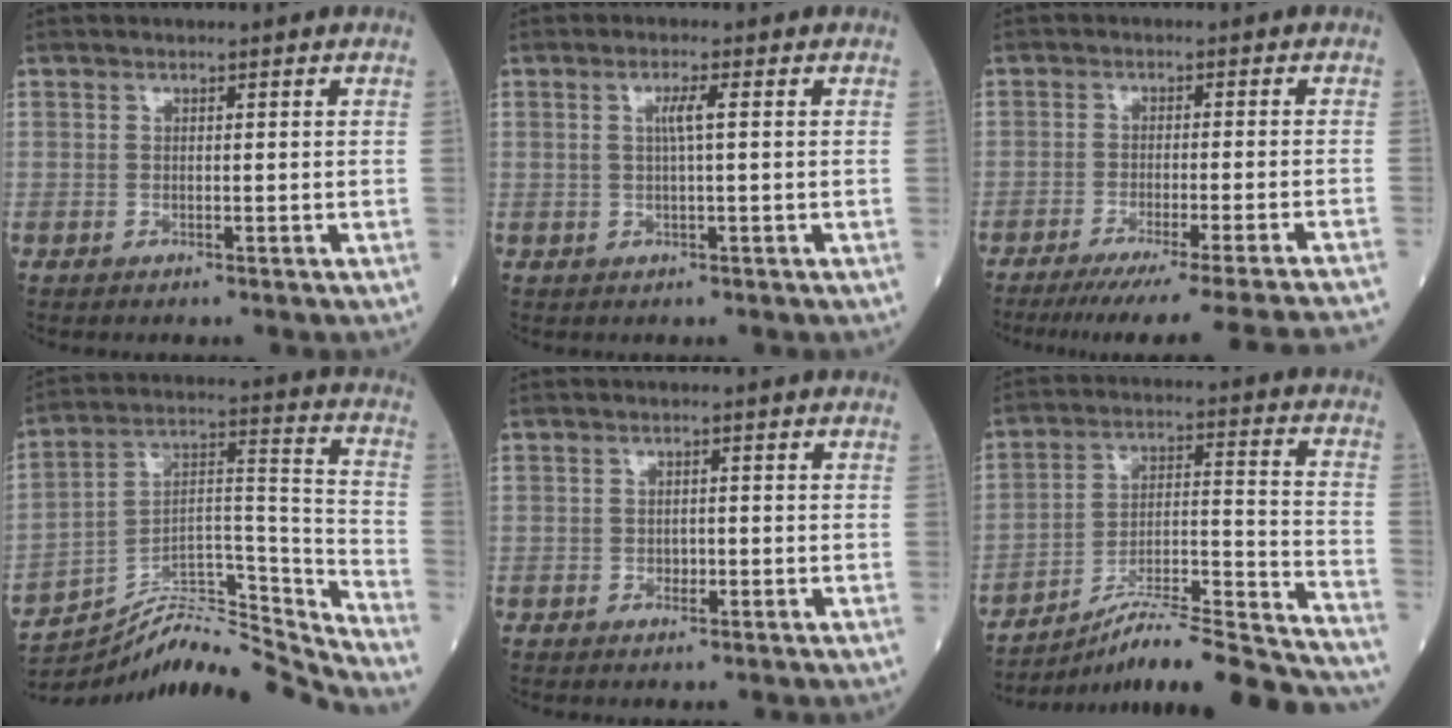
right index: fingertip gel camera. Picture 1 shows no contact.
{"total": 2.4, "force": [0.4, -0.2, 2.4], "torque": [-0.046, 0.000, 0.006]}
{"total": 19.9, "force": [-18.1, -2.4, 7.9], "torque": [-0.065, -0.055, -0.240]}
{"total": 18.1, "force": [-17.8, 0.5, 3.7], "torque": [-0.047, 0.064, -0.287]}
{"total": 1.3, "force": [-0.5, 0.8, 0.8], "torque": [-0.012, 0.002, -0.007]}
{"total": 25.2, "force": [-23.0, 0.3, 10.3], "torque": [-0.107, 0.003, -0.341]}